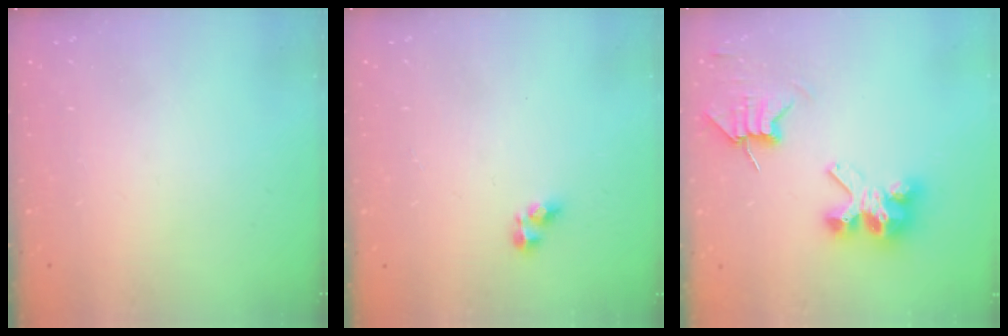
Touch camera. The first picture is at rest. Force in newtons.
{"total": 5.1, "press": 5.1, "slide": 0.3}
{"total": 7.3, "press": 7.3, "slide": 0.6}